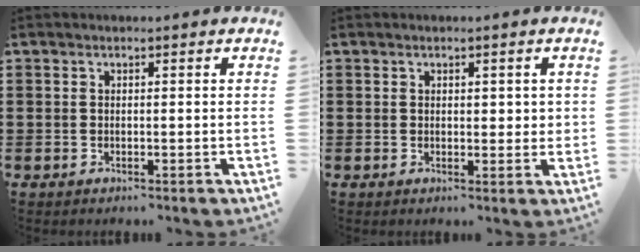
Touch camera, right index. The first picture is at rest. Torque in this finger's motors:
{"motor_torque": [-0.40, 0.16, -0.01, -0.01]}